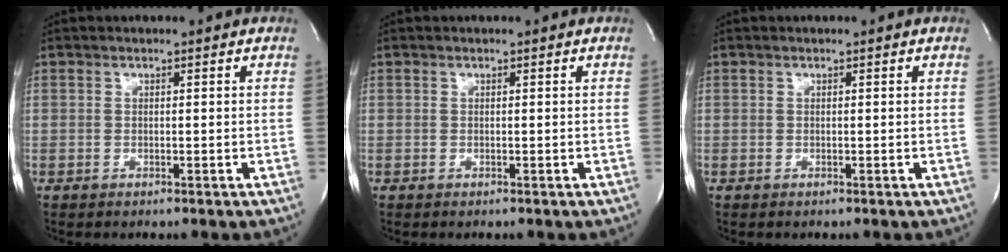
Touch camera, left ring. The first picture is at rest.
{"total": 0.0}
{"total": 0.0}